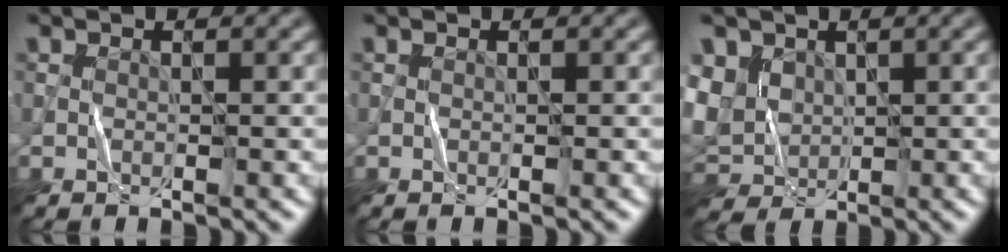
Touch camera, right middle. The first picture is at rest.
{"total": 0.0}
{"total": 5.8, "force": [1.5, 4.7, 3.0], "torque": [-0.083, 0.008, 0.027]}